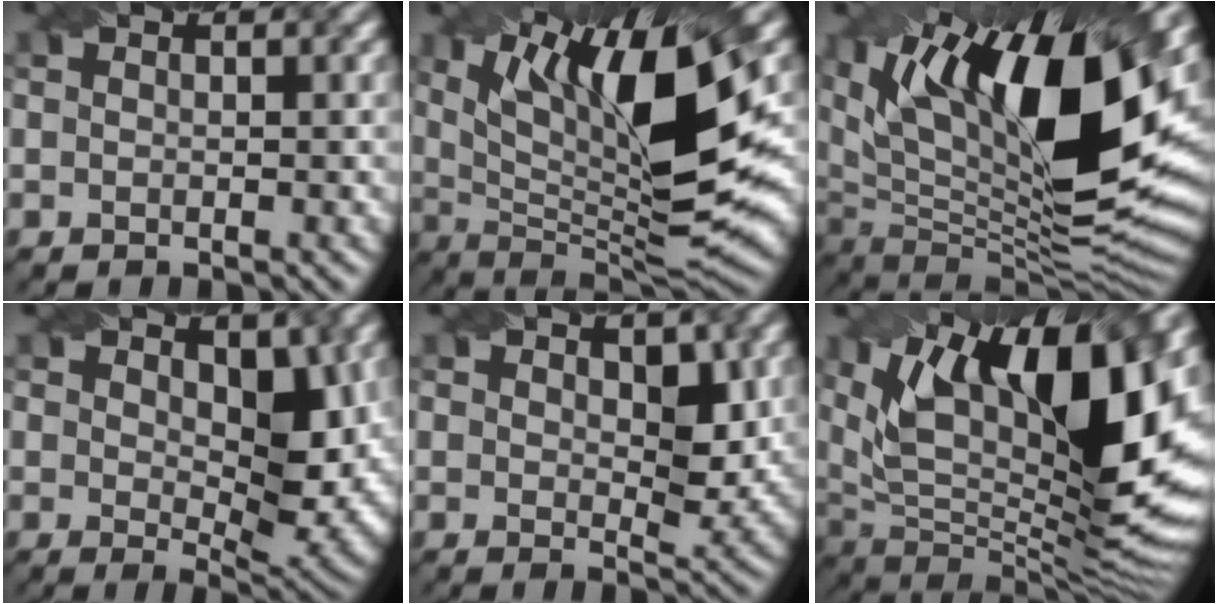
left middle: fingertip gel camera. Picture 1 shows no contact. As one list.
[{"total": 13.9, "force": [3.9, 3.6, 12.9], "torque": [-0.202, -0.006, 0.070]}, {"total": 18.7, "force": [6.9, 7.3, 15.7], "torque": [-0.240, 0.017, 0.123]}, {"total": 6.6, "force": [1.7, 3.5, 5.3], "torque": [-0.086, -0.020, 0.035]}, {"total": 3.8, "force": [1.1, 2.2, 2.8], "torque": [-0.042, -0.013, 0.022]}, {"total": 17.6, "force": [6.1, 7.2, 14.9], "torque": [-0.230, 0.015, 0.101]}]